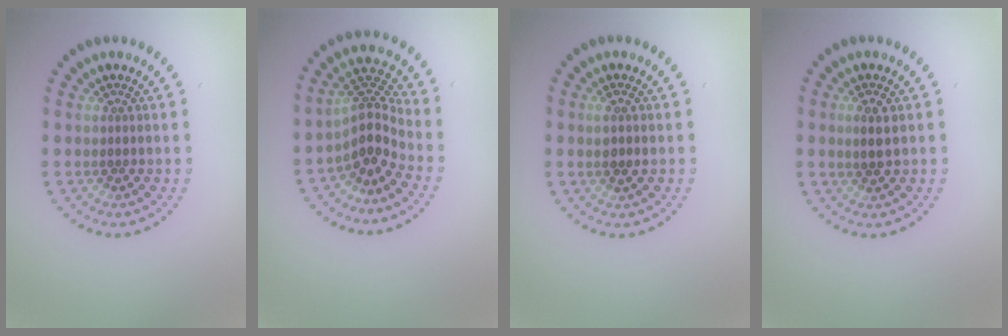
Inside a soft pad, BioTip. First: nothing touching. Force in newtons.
{"total": 3.7, "press": 2.7, "slide": 2.5}
{"total": 1.2, "press": 1.1, "slide": 0.4}
{"total": 1.8, "press": 1.7, "slide": 0.5}